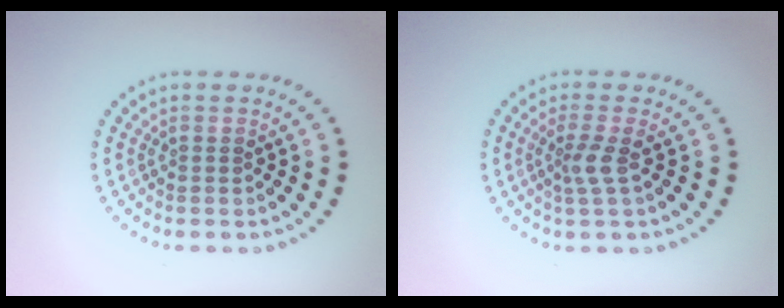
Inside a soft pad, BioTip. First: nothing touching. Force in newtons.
{"total": 1.9, "press": 1.3, "slide": 1.4}